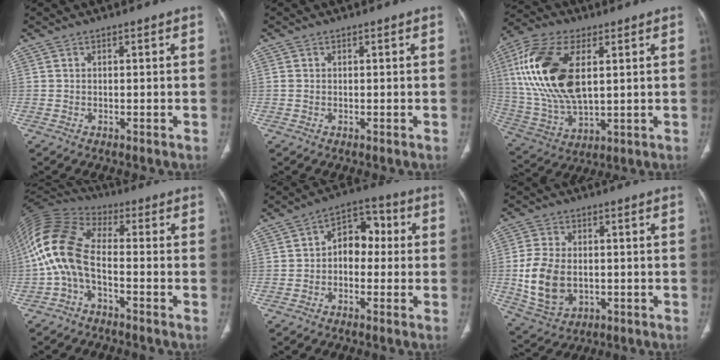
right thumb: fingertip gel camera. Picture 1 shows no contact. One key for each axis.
{"total": 0.7, "fx": 0.1, "fy": 0.6, "fz": 0.3, "tx": -0.007, "ty": 0.003, "tz": 0.003}
{"total": 21.0, "fx": 4.8, "fy": 10.8, "fz": 17.3, "tx": -0.363, "ty": -0.008, "tz": 0.092}
{"total": 13.0, "fx": -3.0, "fy": 7.2, "fz": 10.5, "tx": -0.227, "ty": 0.055, "tz": -0.069}
{"total": 8.4, "fx": 0.0, "fy": 5.9, "fz": 6.0, "tx": -0.057, "ty": 0.035, "tz": -0.013}
{"total": 11.8, "fx": -1.1, "fy": 8.3, "fz": 8.4, "tx": -0.156, "ty": -0.001, "tz": -0.009}